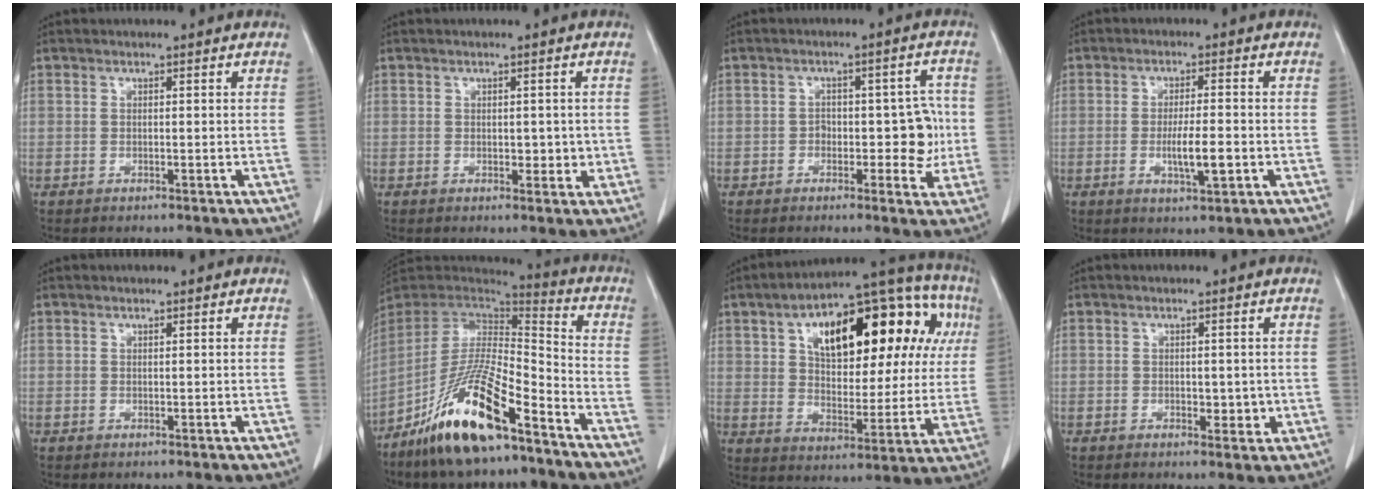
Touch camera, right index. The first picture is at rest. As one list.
[{"total": 2.6, "force": [-0.1, 1.6, 2.0], "torque": [-0.020, -0.001, 0.003]}, {"total": 6.1, "force": [-1.1, 3.4, 4.9], "torque": [-0.046, 0.020, -0.013]}, {"total": 5.6, "force": [-1.4, 0.7, 5.4], "torque": [-0.097, -0.007, -0.020]}, {"total": 0.0}, {"total": 17.4, "force": [-11.1, 3.3, 12.9], "torque": [-0.267, -0.018, -0.205]}, {"total": 25.5, "force": [8.7, 10.8, 21.4], "torque": [-0.315, 0.064, 0.129]}, {"total": 2.6, "force": [-0.5, 1.5, 2.1], "torque": [-0.027, 0.000, -0.001]}]